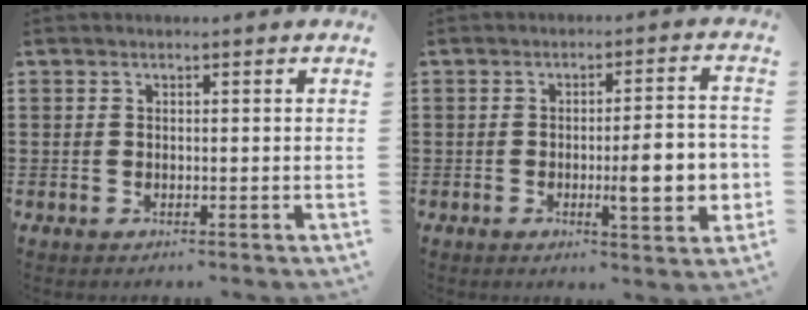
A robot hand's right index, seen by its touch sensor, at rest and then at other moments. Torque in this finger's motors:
{"motor_torque": [2.14, 0.00, 0.78, 0.15]}